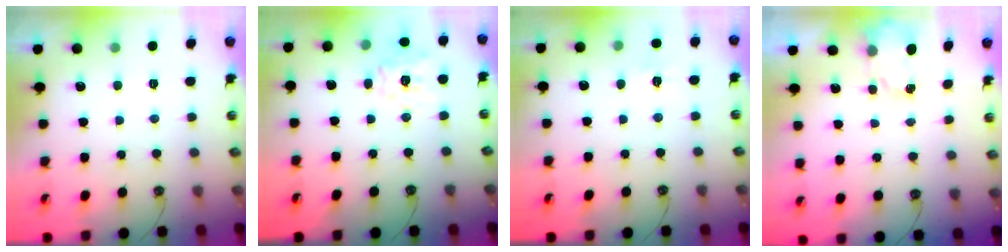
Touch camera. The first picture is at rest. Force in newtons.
{"total": 12.9, "press": 12.8, "slide": 1.7}
{"total": 5.3, "press": 5.3, "slide": 0.7}
{"total": 2.3, "press": 2.3, "slide": 0.2}